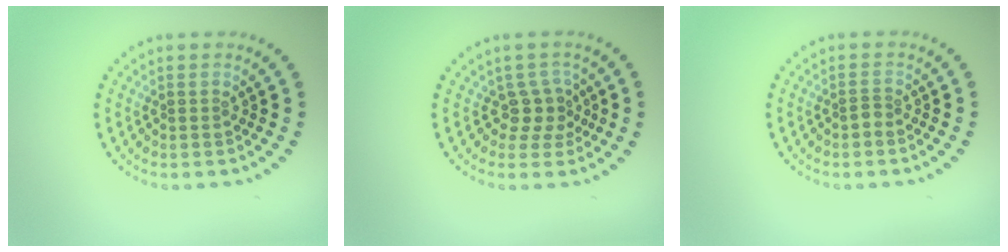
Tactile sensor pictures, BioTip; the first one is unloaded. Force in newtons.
{"total": 2.1, "press": 1.6, "slide": 1.4}
{"total": 0.9, "press": 0.5, "slide": 0.7}